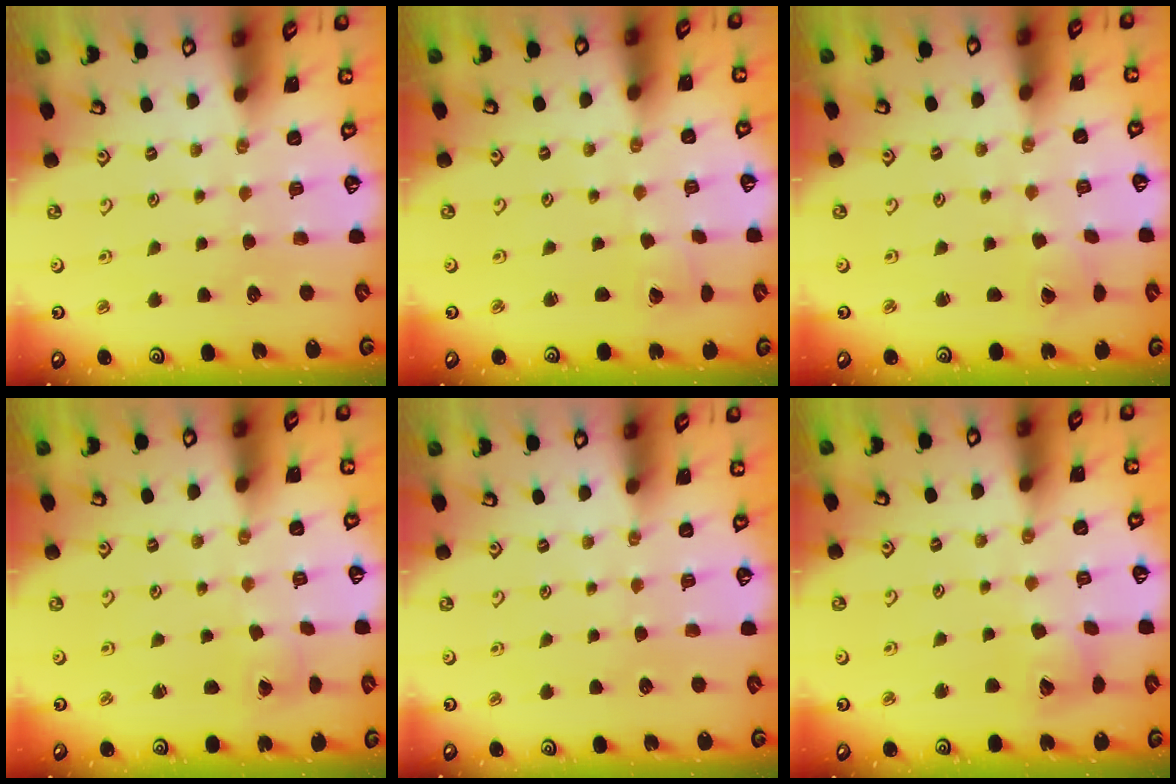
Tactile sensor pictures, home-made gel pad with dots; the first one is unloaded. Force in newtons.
{"total": 1.3, "press": 1.3, "slide": 0.1}
{"total": 1.5, "press": 1.5, "slide": 0.3}
{"total": 1.0, "press": 1.0, "slide": 0.0}
{"total": 0.0}
{"total": 7.1, "press": 7.1, "slide": 1.0}